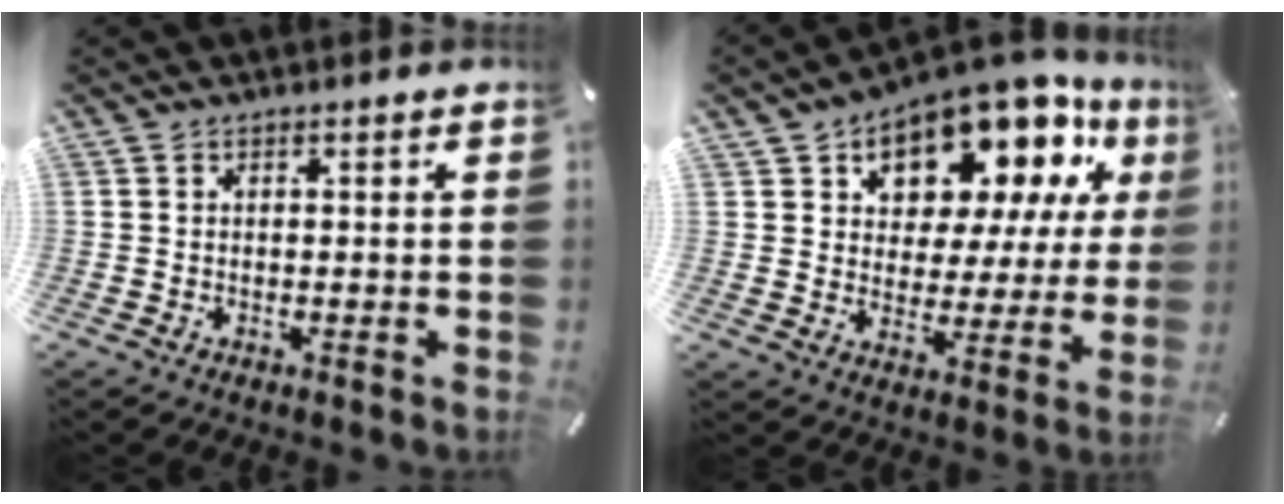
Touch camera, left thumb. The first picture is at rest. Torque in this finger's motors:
{"motor_torque": [2.04, 2.96, 1.49, -1.28, 0.22]}